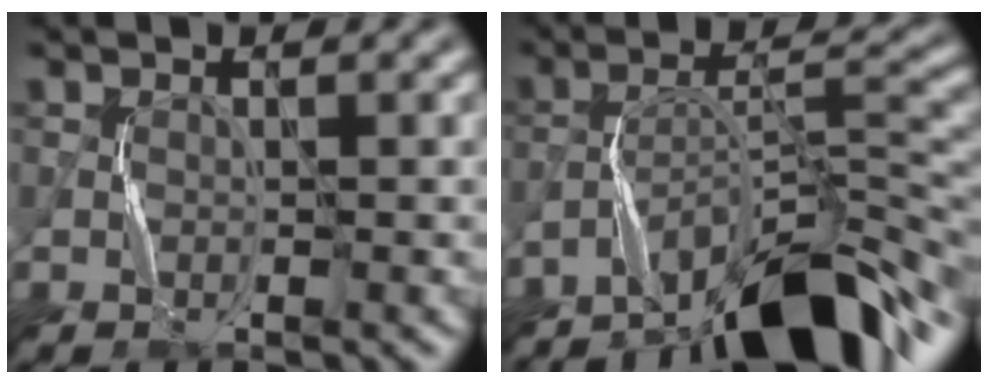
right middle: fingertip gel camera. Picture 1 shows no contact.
{"total": 9.5, "force": [-7.3, 1.9, 5.7], "torque": [-0.086, 0.013, -0.127]}